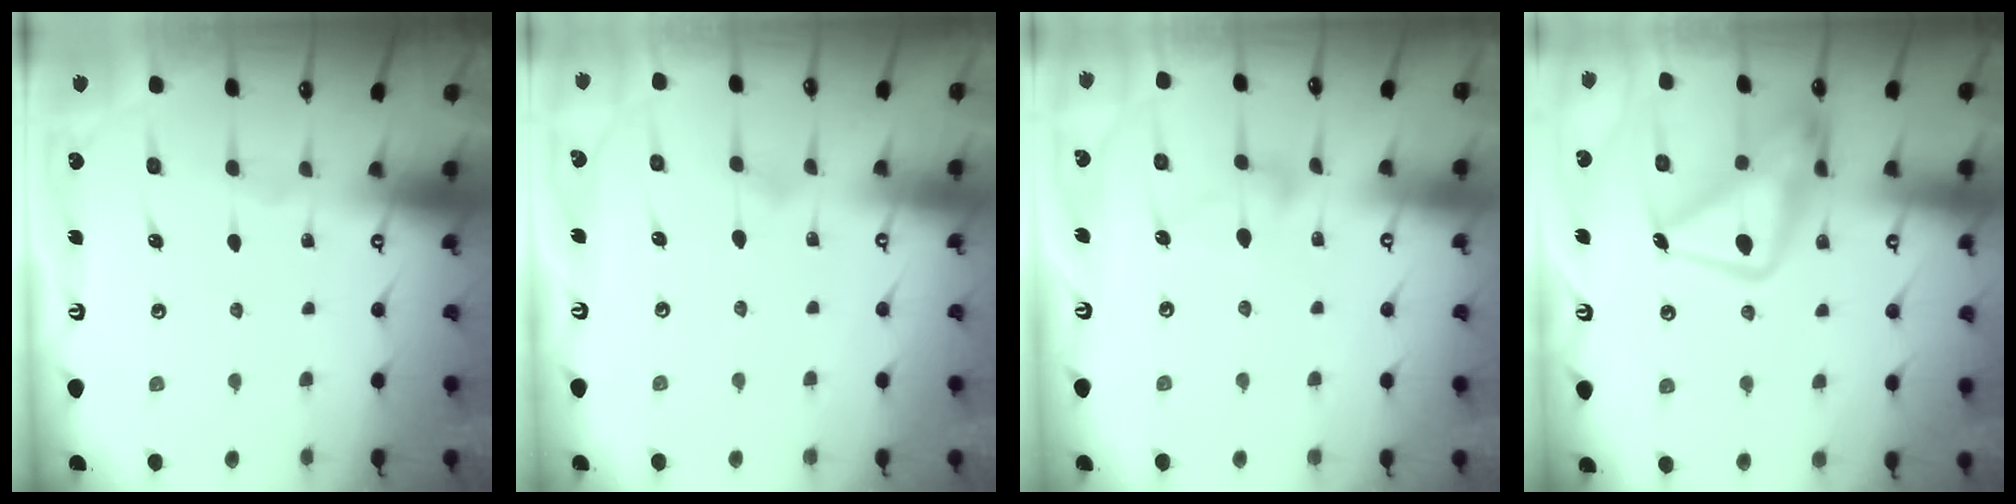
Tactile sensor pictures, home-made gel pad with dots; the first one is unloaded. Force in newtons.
{"total": 5.3, "press": 5.3, "slide": 0.3}
{"total": 6.1, "press": 6.1, "slide": 0.4}
{"total": 15.0, "press": 14.9, "slide": 1.6}